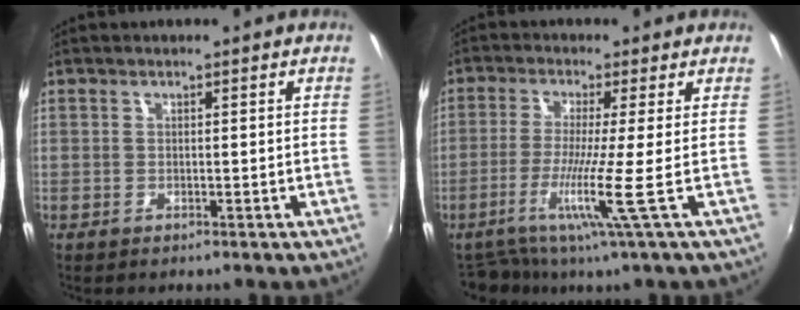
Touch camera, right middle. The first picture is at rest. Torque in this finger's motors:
{"motor_torque": [0.74, -0.71, 0.19, 0.06]}